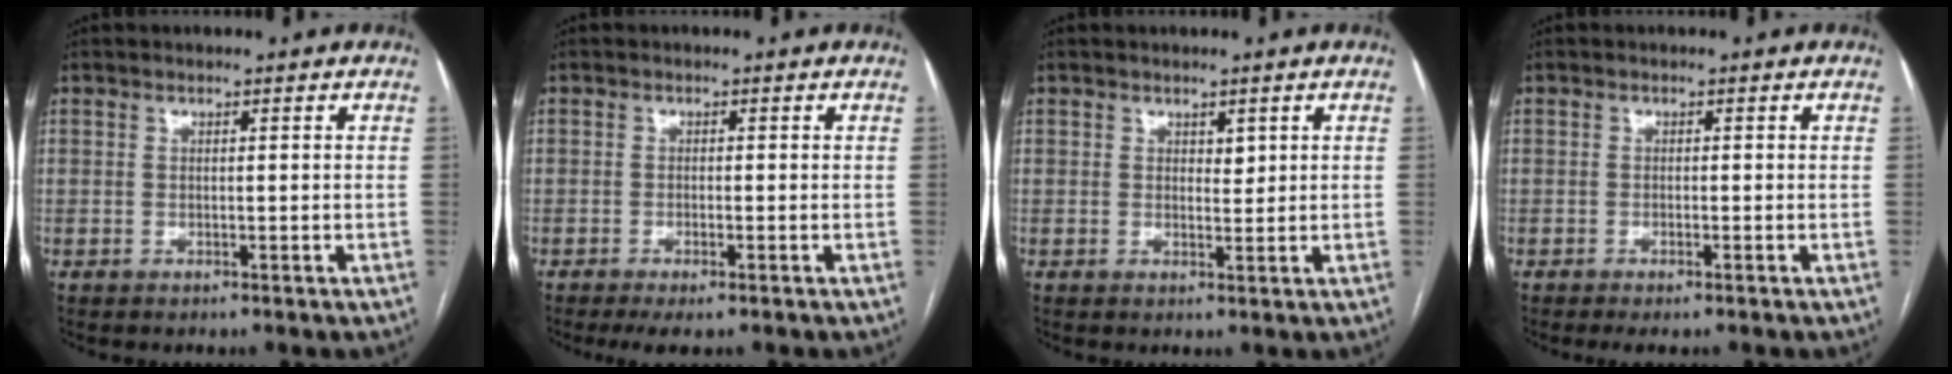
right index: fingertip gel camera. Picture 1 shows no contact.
{"total": 2.7, "force": [-1.6, 0.4, 2.2], "torque": [-0.041, -0.007, -0.025]}
{"total": 1.5, "force": [0.9, 0.7, 1.0], "torque": [-0.012, -0.005, 0.017]}
{"total": 1.3, "force": [-0.8, 0.0, 1.0], "torque": [-0.018, -0.003, -0.012]}